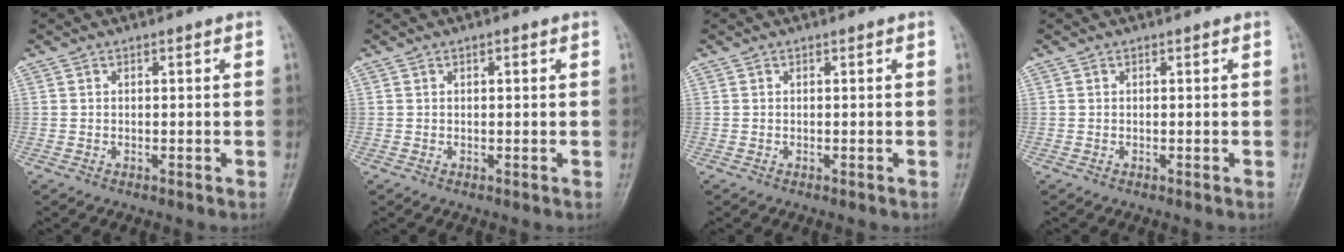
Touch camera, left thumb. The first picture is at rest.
{"total": 0.9, "force": [0.3, 0.4, 0.7], "torque": [-0.009, 0.002, 0.003]}
{"total": 0.0}
{"total": 0.0}